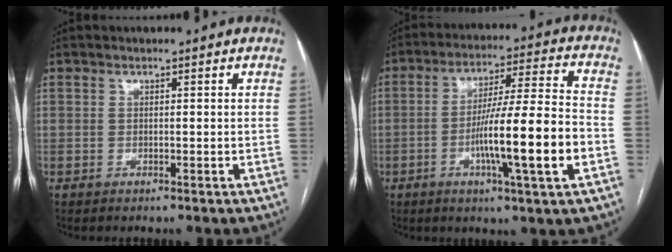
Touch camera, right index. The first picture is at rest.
{"total": 14.9, "force": [-4.1, -0.2, 14.3], "torque": [-0.242, -0.002, -0.070]}